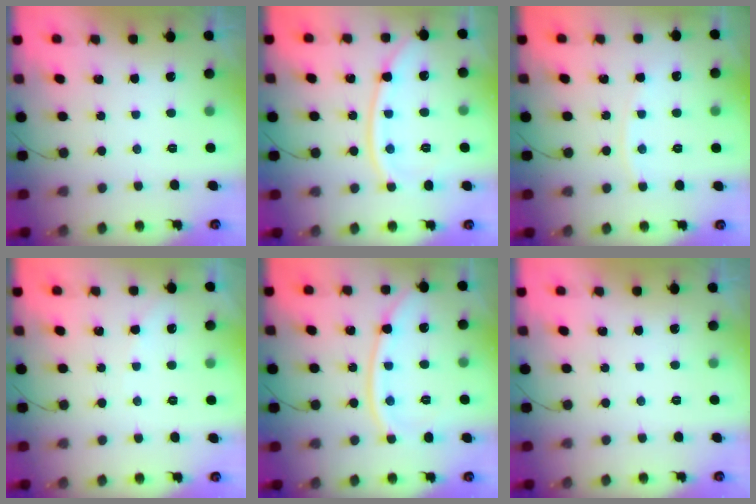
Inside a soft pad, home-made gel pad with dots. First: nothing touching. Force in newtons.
{"total": 11.8, "press": 11.7, "slide": 1.6}
{"total": 4.4, "press": 4.4, "slide": 0.4}
{"total": 4.0, "press": 3.9, "slide": 0.5}
{"total": 11.8, "press": 11.7, "slide": 1.6}
{"total": 0.0}